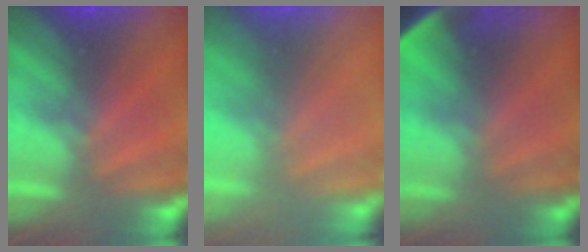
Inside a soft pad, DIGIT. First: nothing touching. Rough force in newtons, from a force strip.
{"total": 6.3}
{"total": 10.7}